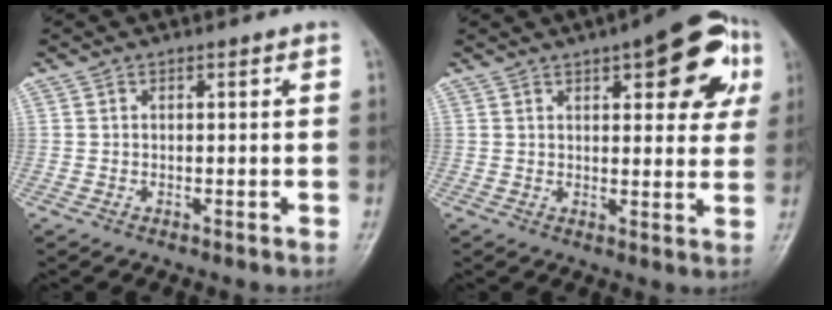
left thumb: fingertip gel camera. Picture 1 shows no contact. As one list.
[{"total": 14.9, "force": [6.3, 6.0, 12.2], "torque": [-0.109, -0.003, 0.071]}]